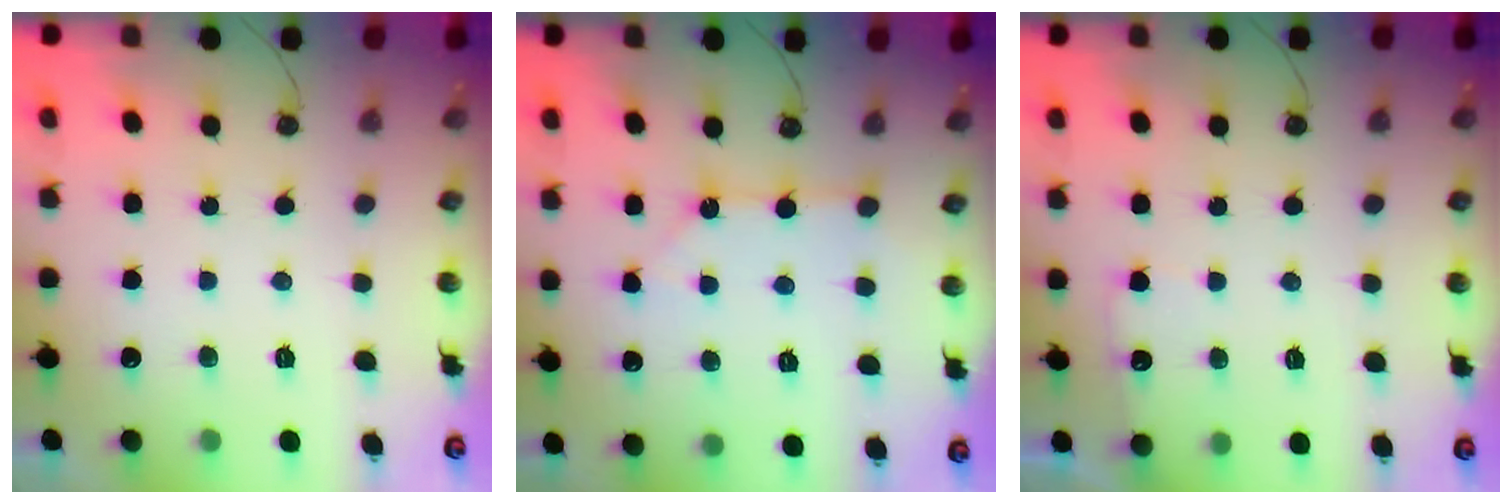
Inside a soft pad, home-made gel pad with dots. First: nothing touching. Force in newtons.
{"total": 2.5, "press": 2.5, "slide": 0.2}
{"total": 4.8, "press": 4.7, "slide": 0.6}